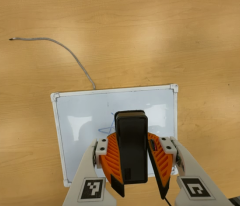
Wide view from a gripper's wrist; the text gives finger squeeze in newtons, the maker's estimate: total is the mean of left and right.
{"total": 9.3, "left": 9.3, "right": 9.3}